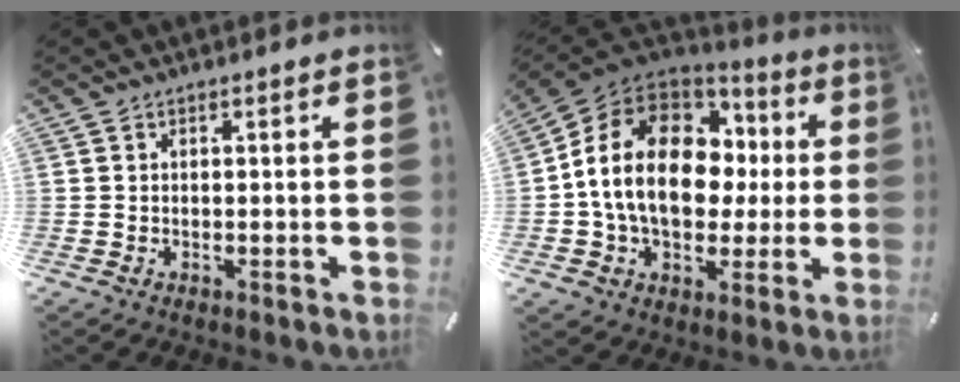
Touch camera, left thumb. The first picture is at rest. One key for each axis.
{"total": 18.6, "fx": 0.8, "fy": 14.1, "fz": 12.2, "tx": -0.248, "ty": 0.012, "tz": 0.016}